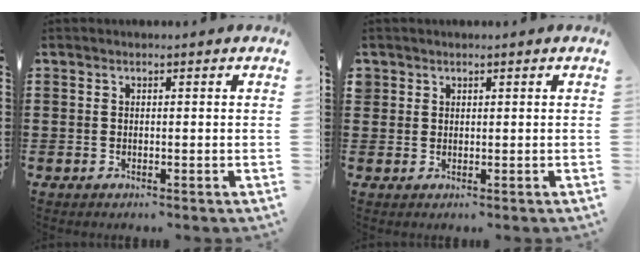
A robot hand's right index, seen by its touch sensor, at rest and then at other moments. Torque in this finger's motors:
{"motor_torque": [0.07, 0.05, 0.00, -0.01]}